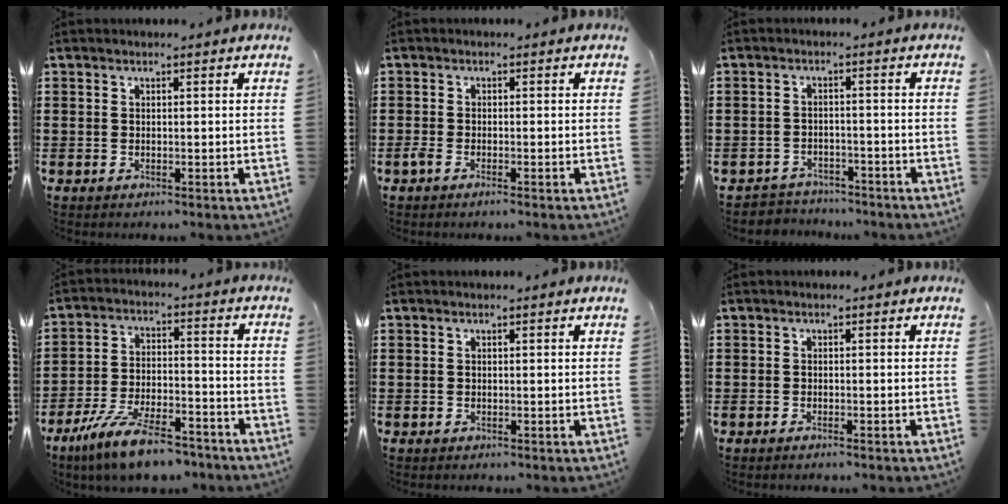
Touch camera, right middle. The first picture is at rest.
{"total": 1.4, "force": [-0.9, 0.1, 1.0], "torque": [-0.028, -0.007, -0.019]}
{"total": 2.7, "force": [-2.6, 0.6, -0.4], "torque": [-0.003, 0.000, -0.059]}
{"total": 10.2, "force": [-8.5, 1.8, 5.5], "torque": [-0.113, 0.013, -0.166]}
{"total": 0.0}
{"total": 0.6, "force": [-0.5, -0.1, 0.3], "torque": [-0.009, -0.003, -0.009]}